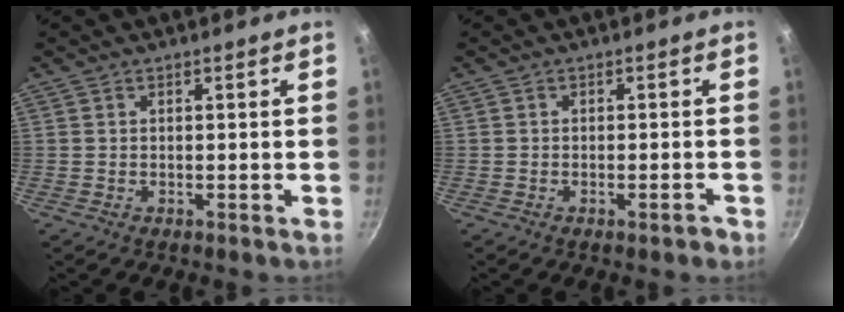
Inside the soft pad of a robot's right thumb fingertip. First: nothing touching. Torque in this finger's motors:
{"motor_torque": [-0.20, 0.04, -0.08, -0.10, 0.01]}